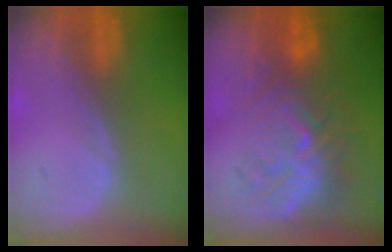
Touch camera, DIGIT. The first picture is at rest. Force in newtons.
{"total": 9.4, "press": 9.0, "slide": 2.7}